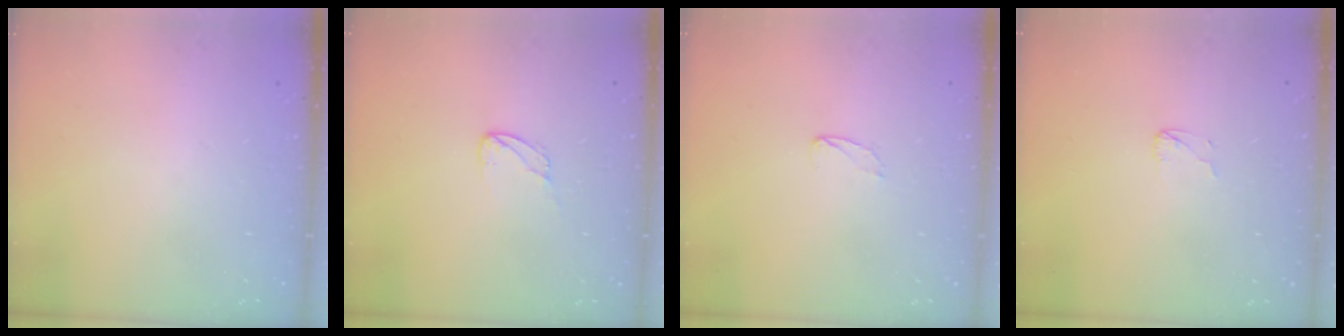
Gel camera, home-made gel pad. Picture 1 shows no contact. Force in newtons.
{"total": 2.9, "press": 2.9, "slide": 0.2}
{"total": 4.0, "press": 4.0, "slide": 0.4}
{"total": 2.4, "press": 2.4, "slide": 0.2}